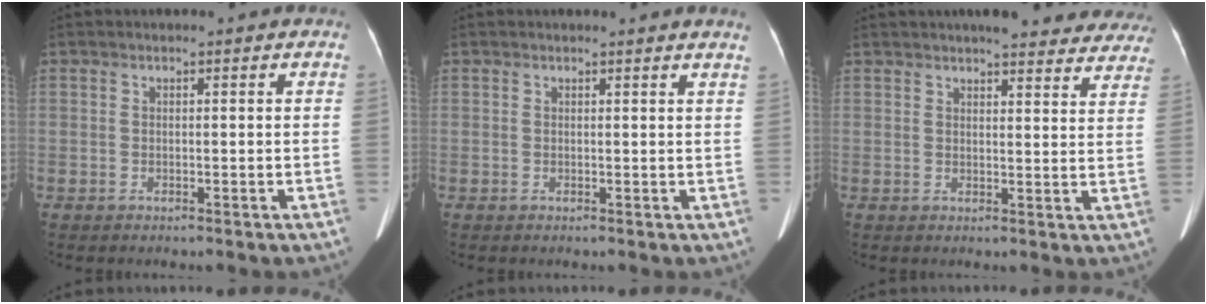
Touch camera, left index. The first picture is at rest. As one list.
[{"total": 2.8, "force": [2.7, -0.3, 0.7], "torque": [-0.013, -0.009, 0.016]}, {"total": 17.7, "force": [15.9, 4.0, 6.6], "torque": [-0.061, -0.006, 0.173]}]